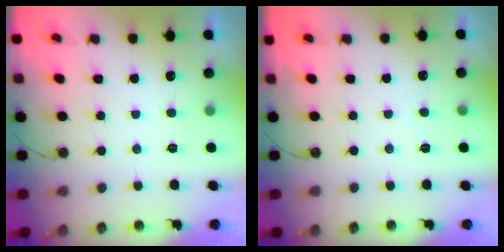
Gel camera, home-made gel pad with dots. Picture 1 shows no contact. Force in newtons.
{"total": 3.2, "press": 3.2, "slide": 0.5}